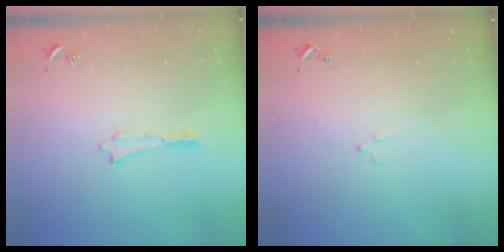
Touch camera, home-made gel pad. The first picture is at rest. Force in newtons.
{"total": 0.8, "press": 0.8, "slide": 0.2}